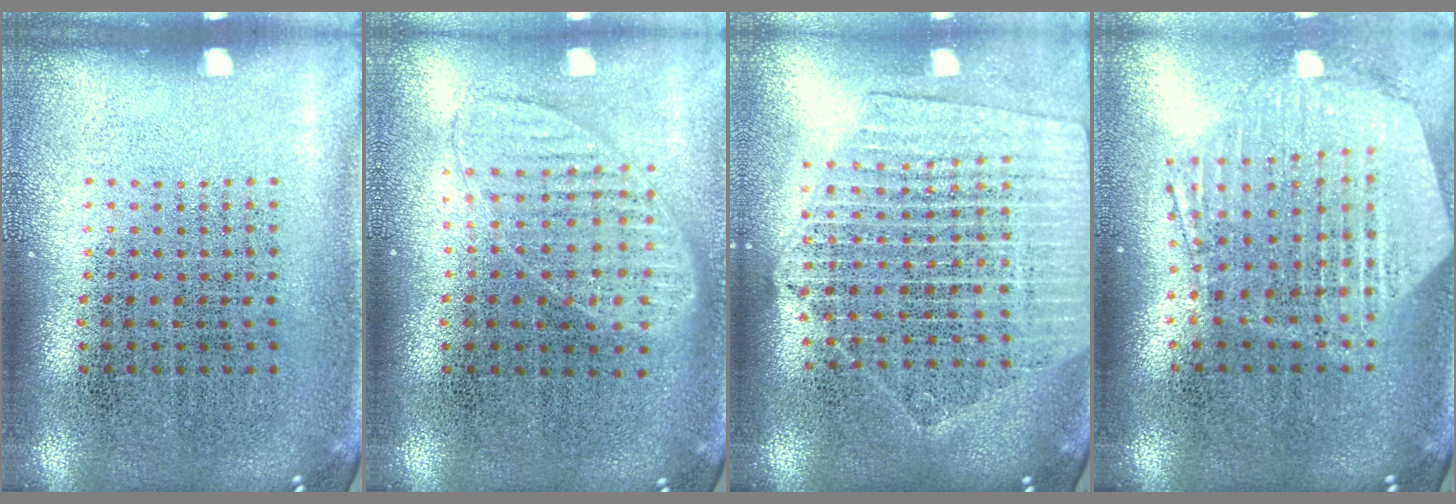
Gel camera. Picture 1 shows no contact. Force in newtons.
{"total": 0.9, "press": 0.9, "slide": 0.2}
{"total": 2.1, "press": 1.9, "slide": 0.9}
{"total": 1.4, "press": 1.4, "slide": 0.4}